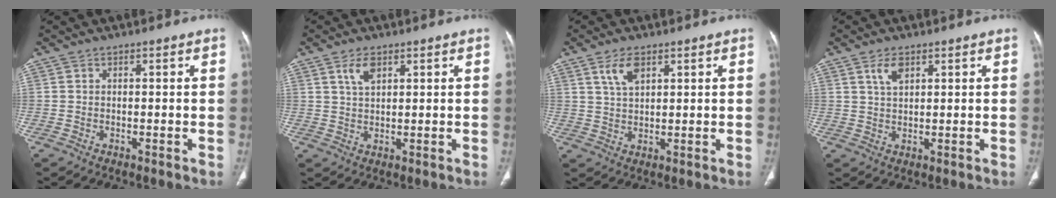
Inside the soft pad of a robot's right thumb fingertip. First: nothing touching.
{"total": 3.6, "force": [2.0, 1.7, 2.5], "torque": [-0.043, -0.006, 0.041]}
{"total": 4.6, "force": [2.5, 2.1, 3.2], "torque": [-0.054, -0.009, 0.052]}
{"total": 3.4, "force": [1.9, 1.6, 2.3], "torque": [-0.040, -0.006, 0.039]}